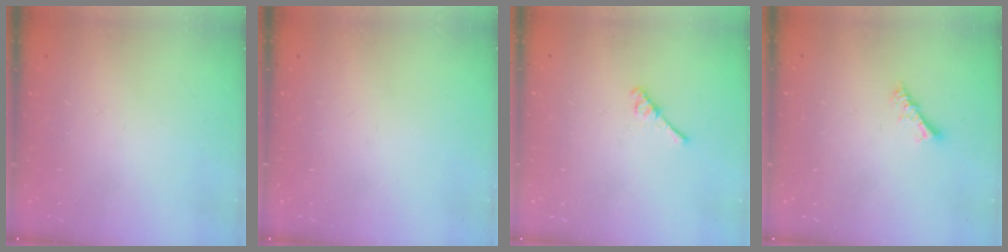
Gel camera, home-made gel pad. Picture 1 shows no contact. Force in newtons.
{"total": 0.0}
{"total": 4.2, "press": 4.2, "slide": 0.6}
{"total": 4.2, "press": 4.2, "slide": 0.5}